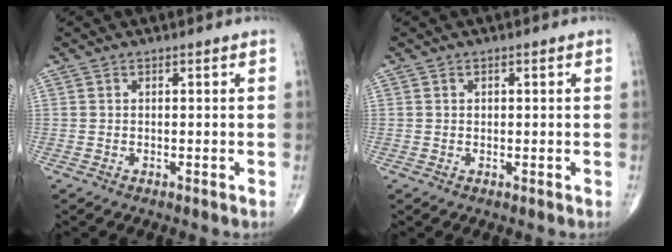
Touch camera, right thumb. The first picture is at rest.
{"total": 0.7, "force": [0.2, 0.5, 0.4], "torque": [-0.003, 0.000, 0.004]}